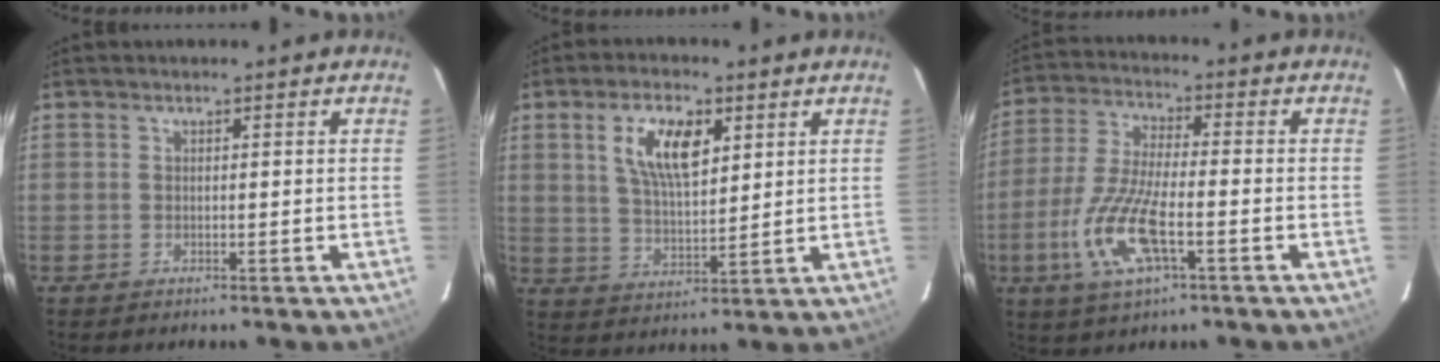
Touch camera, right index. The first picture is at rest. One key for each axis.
{"total": 9.6, "fx": 3.9, "fy": 4.3, "fz": 7.7, "tx": -0.144, "ty": 0.010, "tz": 0.076}
{"total": 12.8, "fx": -4.8, "fy": 3.9, "fz": 11.2, "tx": -0.245, "ty": -0.010, "tz": -0.093}